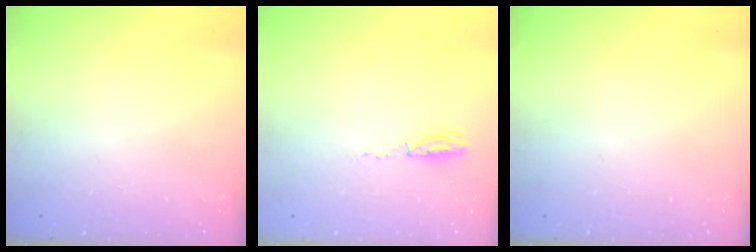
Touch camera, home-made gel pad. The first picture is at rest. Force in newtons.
{"total": 3.5, "press": 2.8, "slide": 2.1}
{"total": 0.0}